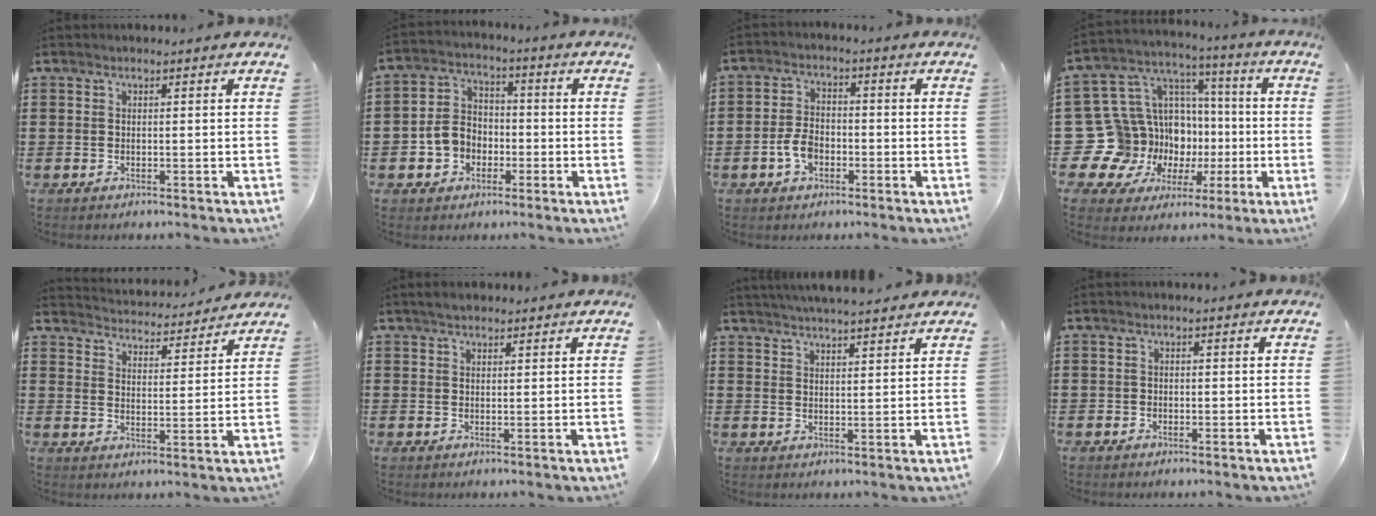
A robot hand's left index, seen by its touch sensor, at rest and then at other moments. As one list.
[{"total": 5.9, "force": [-1.9, 5.0, 2.4], "torque": [-0.069, 0.015, -0.040]}, {"total": 4.6, "force": [-1.7, 2.9, 3.1], "torque": [-0.085, -0.003, -0.040]}, {"total": 15.3, "force": [-3.5, 14.2, 4.4], "torque": [-0.149, -0.022, -0.019]}, {"total": 3.8, "force": [3.8, 0.0, -0.1], "torque": [-0.018, -0.029, 0.062]}, {"total": 1.7, "force": [1.4, 0.7, 0.5], "torque": [-0.013, 0.005, 0.027]}, {"total": 3.3, "force": [3.2, -0.2, 0.7], "torque": [-0.023, -0.009, 0.058]}, {"total": 0.9, "force": [-0.5, 0.7, 0.1], "torque": [-0.005, 0.002, -0.013]}]